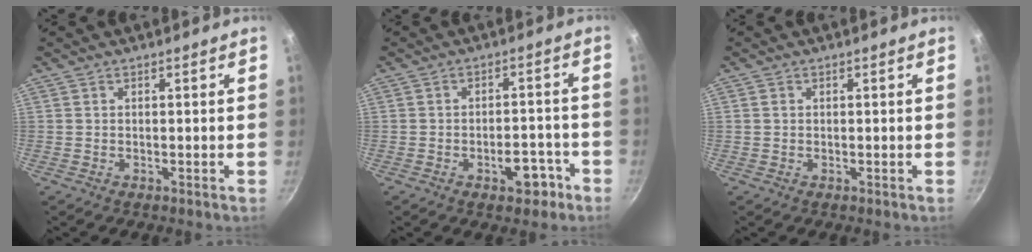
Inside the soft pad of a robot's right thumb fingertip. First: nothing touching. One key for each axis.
{"total": 7.9, "fx": -4.4, "fy": 4.2, "fz": 5.0, "tx": -0.034, "ty": 0.046, "tz": -0.052}
{"total": 0.7, "fx": 0.1, "fy": 0.6, "fz": 0.3, "tx": -0.002, "ty": 0.003, "tz": 0.000}